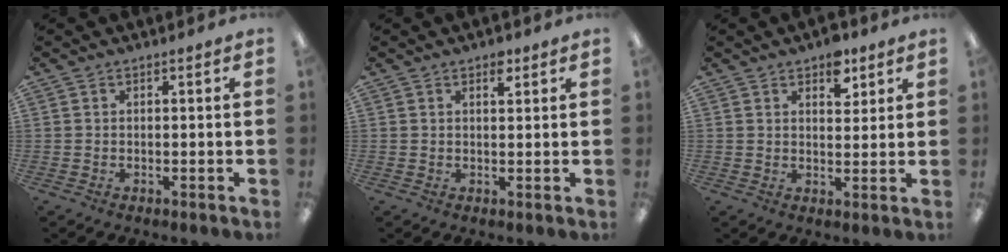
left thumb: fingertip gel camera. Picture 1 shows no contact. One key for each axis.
{"total": 2.8, "fx": 1.8, "fy": 1.4, "fz": 1.6, "tx": -0.011, "ty": -0.007, "tz": 0.026}
{"total": 6.3, "fx": 4.0, "fy": 3.5, "fz": 3.4, "tx": -0.028, "ty": -0.019, "tz": 0.064}